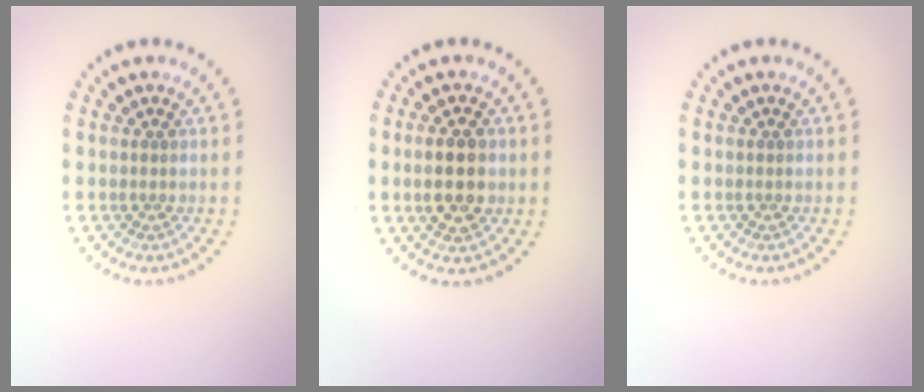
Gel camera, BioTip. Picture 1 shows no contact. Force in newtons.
{"total": 4.2, "press": 4.2, "slide": 0.2}
{"total": 0.0}